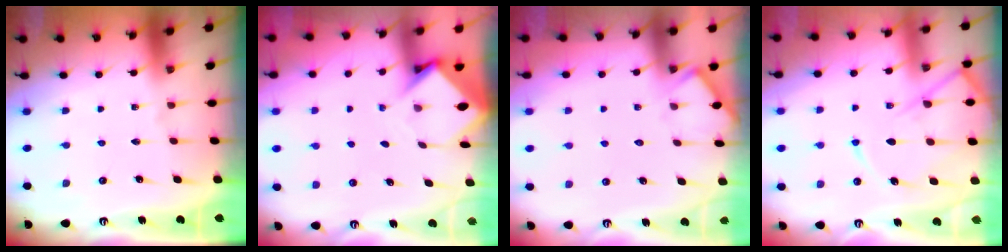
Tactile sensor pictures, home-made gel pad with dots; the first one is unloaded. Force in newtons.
{"total": 3.9, "press": 3.9, "slide": 0.3}
{"total": 4.1, "press": 4.0, "slide": 0.6}
{"total": 10.9, "press": 10.8, "slide": 1.2}